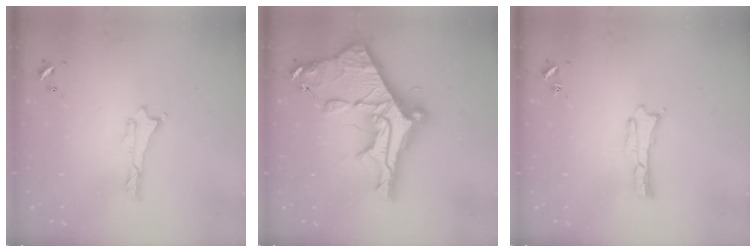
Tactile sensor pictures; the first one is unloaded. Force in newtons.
{"total": 14.3, "press": 14.2, "slide": 1.4}
{"total": 0.0}